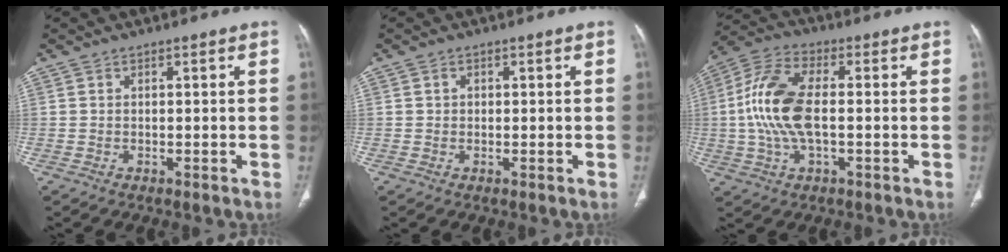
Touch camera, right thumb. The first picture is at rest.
{"total": 0.9, "force": [0.2, 0.8, 0.3], "torque": [0.000, 0.003, 0.002]}
{"total": 13.4, "force": [-0.3, 6.2, 11.8], "torque": [-0.258, 0.022, -0.008]}